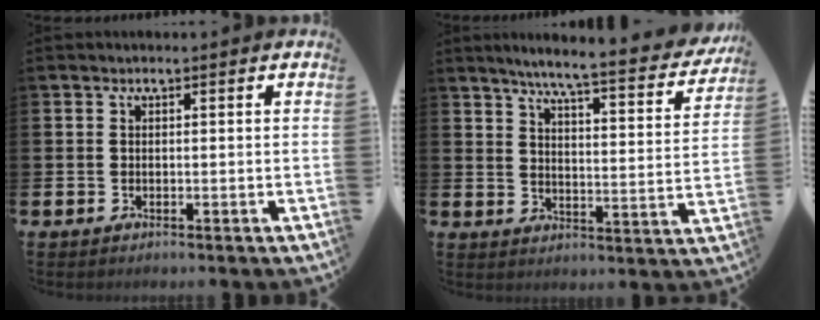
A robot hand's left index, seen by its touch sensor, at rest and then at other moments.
{"total": 6.4, "force": [5.7, -0.1, 3.0], "torque": [-0.067, -0.049, 0.087]}